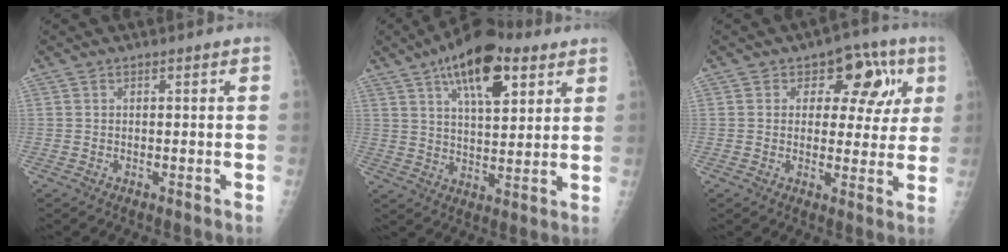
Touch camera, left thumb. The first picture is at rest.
{"total": 14.9, "force": [7.7, 6.4, 11.0], "torque": [-0.143, -0.017, 0.121]}
{"total": 11.2, "force": [3.5, 7.2, 7.9], "torque": [-0.042, 0.009, 0.039]}